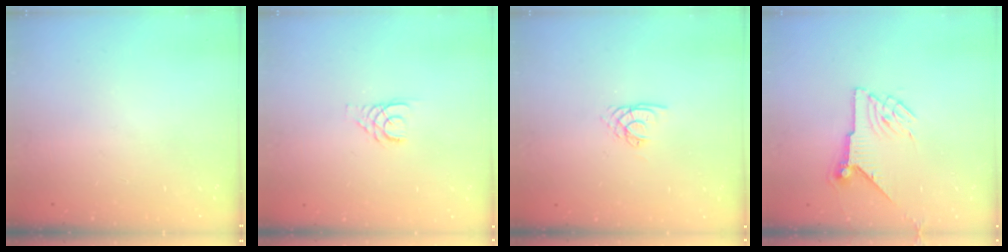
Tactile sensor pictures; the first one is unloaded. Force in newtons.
{"total": 3.4, "press": 3.4, "slide": 0.3}
{"total": 2.2, "press": 2.2, "slide": 0.2}
{"total": 7.7, "press": 7.7, "slide": 0.3}